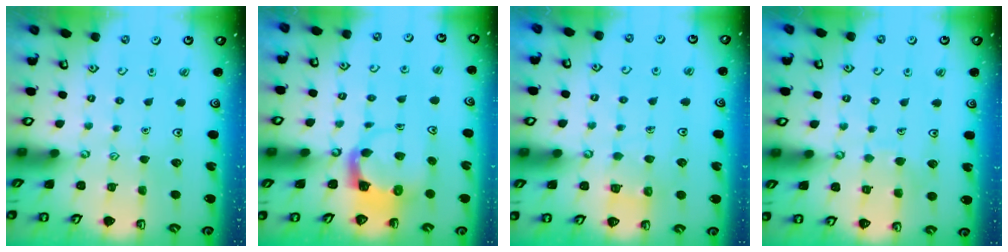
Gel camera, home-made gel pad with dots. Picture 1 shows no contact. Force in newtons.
{"total": 3.7, "press": 3.6, "slide": 0.6}
{"total": 4.1, "press": 4.1, "slide": 0.4}
{"total": 5.4, "press": 5.4, "slide": 0.3}